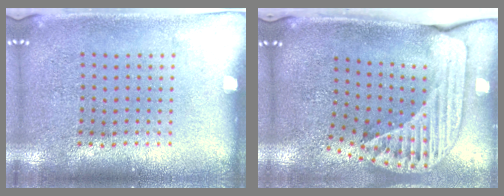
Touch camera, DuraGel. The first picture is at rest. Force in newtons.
{"total": 2.6, "press": 1.8, "slide": 1.8}